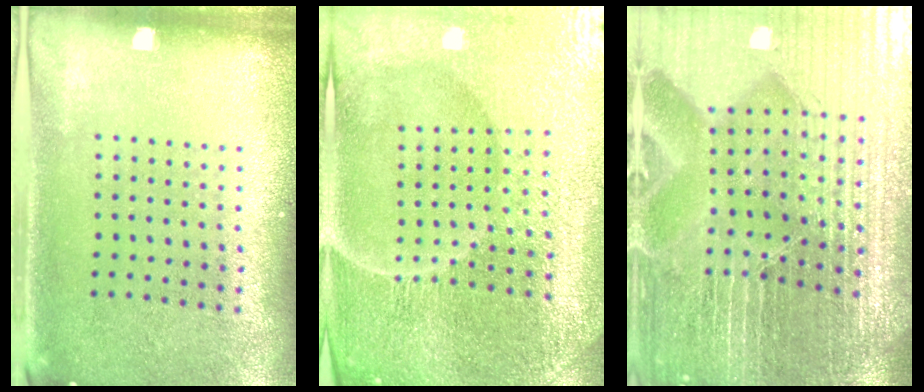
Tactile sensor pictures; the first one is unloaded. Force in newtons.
{"total": 5.6, "press": 5.2, "slide": 2.1}
{"total": 6.5, "press": 5.8, "slide": 2.9}